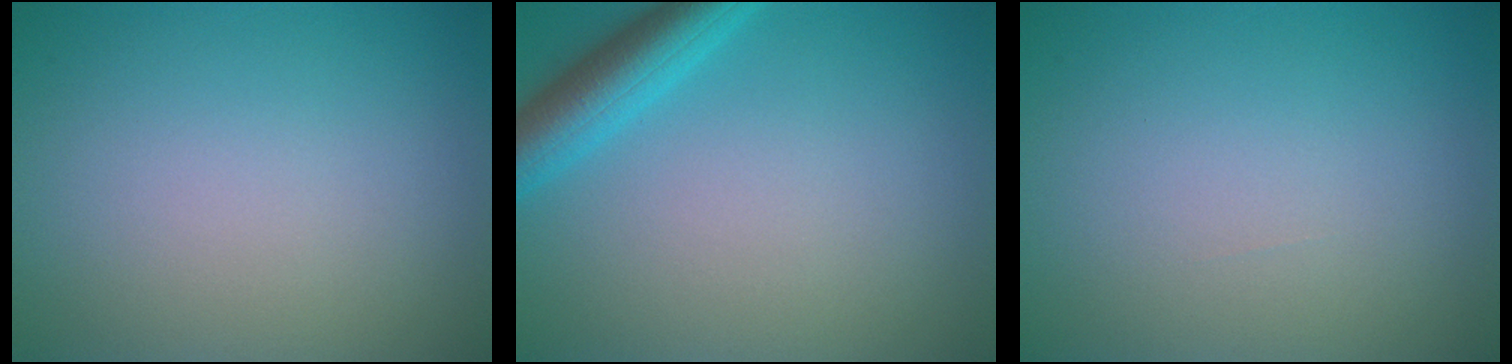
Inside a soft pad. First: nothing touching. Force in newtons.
{"total": 4.1, "press": 4.1, "slide": 0.4}
{"total": 0.0}